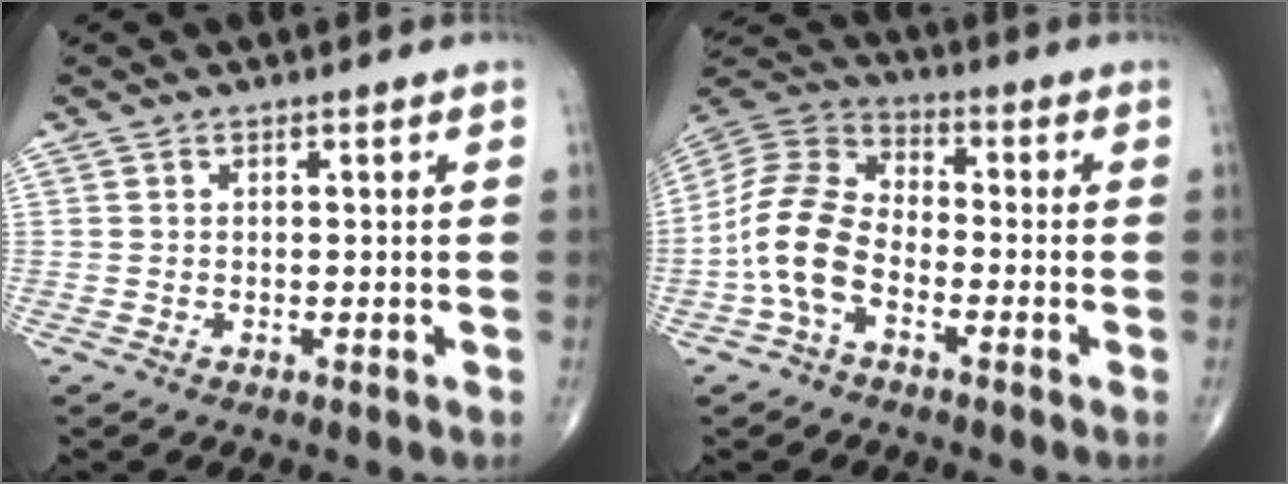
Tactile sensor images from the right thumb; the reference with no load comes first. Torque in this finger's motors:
{"motor_torque": [0.42, 0.31, 1.23, -0.21, 0.48]}